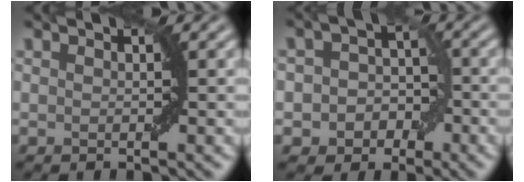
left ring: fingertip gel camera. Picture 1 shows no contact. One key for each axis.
{"total": 4.7, "fx": -1.6, "fy": 4.0, "fz": 1.9, "tx": 0.002, "ty": 0.012, "tz": -0.041}